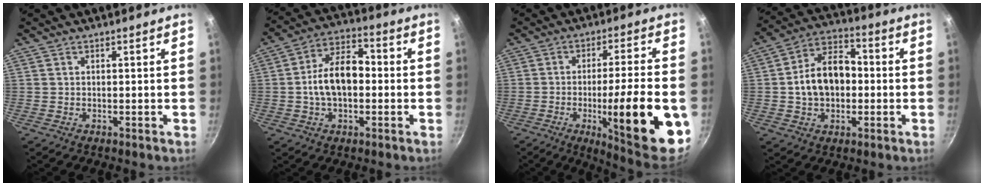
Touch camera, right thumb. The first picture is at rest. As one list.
[{"total": 12.0, "force": [-0.8, 7.4, 9.4], "torque": [-0.137, 0.037, -0.026]}, {"total": 21.8, "force": [-5.8, 4.4, 20.6], "torque": [-0.276, 0.015, -0.079]}, {"total": 13.0, "force": [-0.4, 9.1, 9.2], "torque": [-0.128, 0.032, -0.019]}]